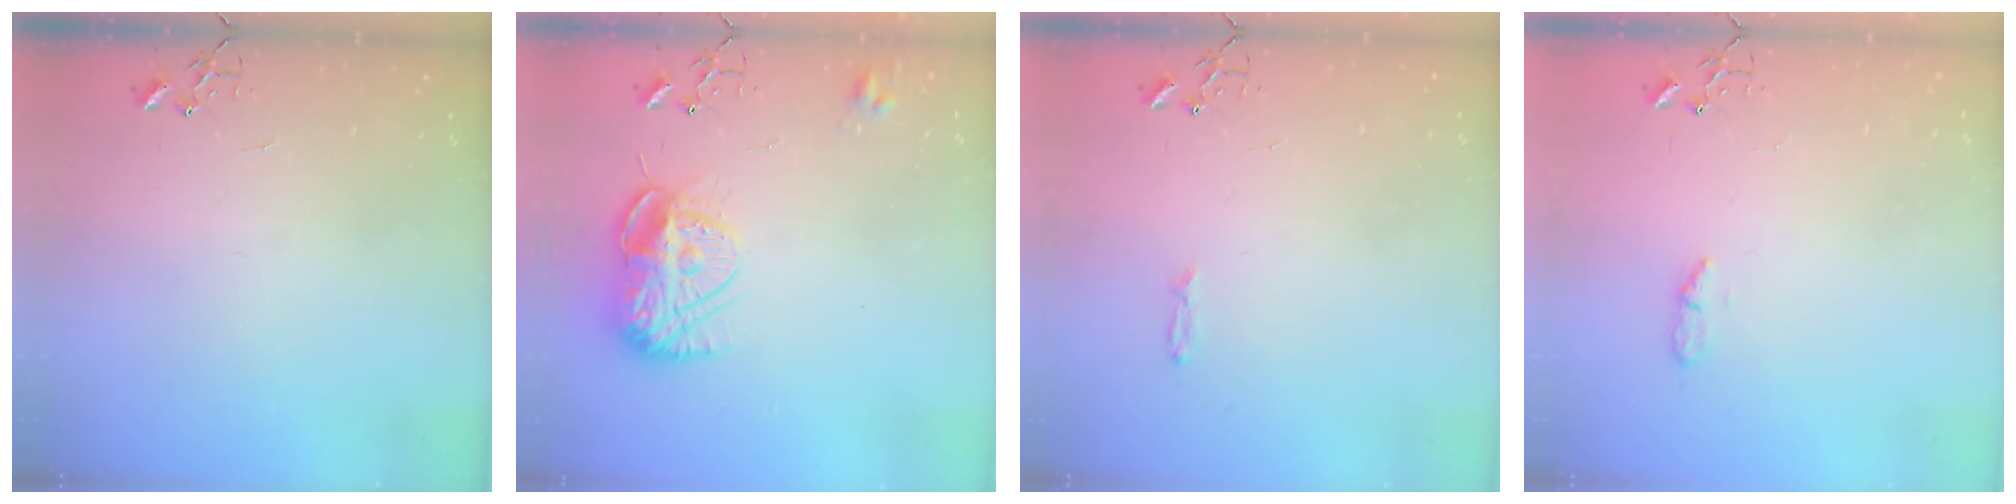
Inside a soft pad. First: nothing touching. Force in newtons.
{"total": 12.6, "press": 12.6, "slide": 1.1}
{"total": 3.4, "press": 3.4, "slide": 0.4}
{"total": 4.5, "press": 4.4, "slide": 0.6}